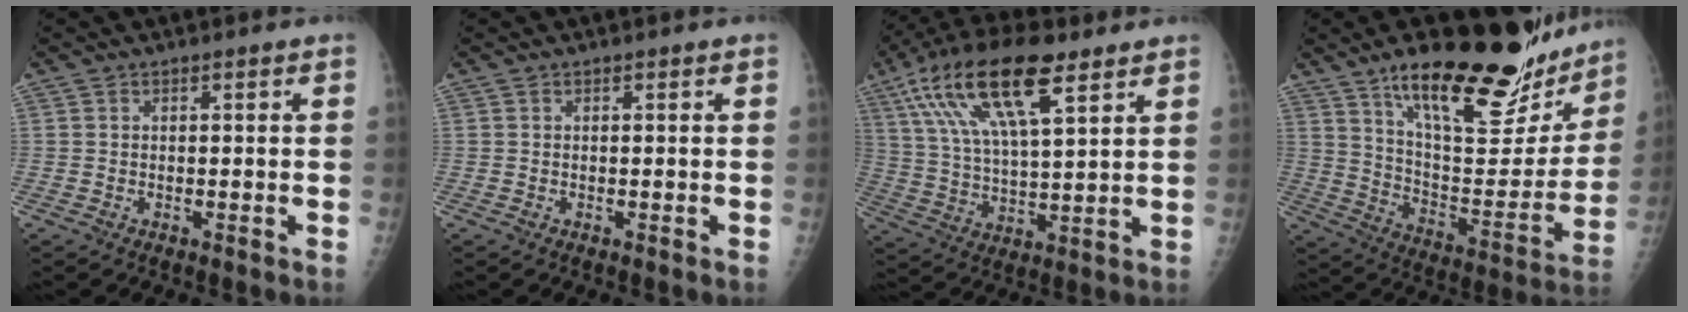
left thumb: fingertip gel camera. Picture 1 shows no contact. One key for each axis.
{"total": 0.0}
{"total": 18.7, "fx": 9.7, "fy": 6.5, "fz": 14.6, "tx": -0.268, "ty": -0.010, "tz": 0.178}
{"total": 28.0, "fx": 19.2, "fy": 9.5, "fz": 18.0, "tx": -0.222, "ty": -0.080, "tz": 0.300}